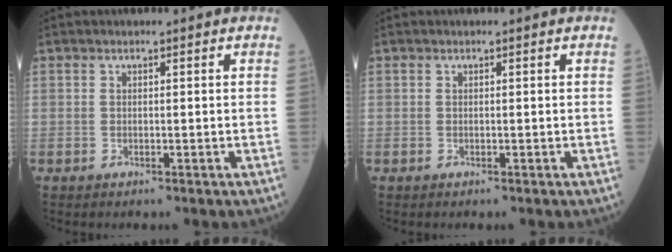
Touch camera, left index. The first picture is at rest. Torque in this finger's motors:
{"motor_torque": [0.00, 0.00, 0.00, 0.00]}